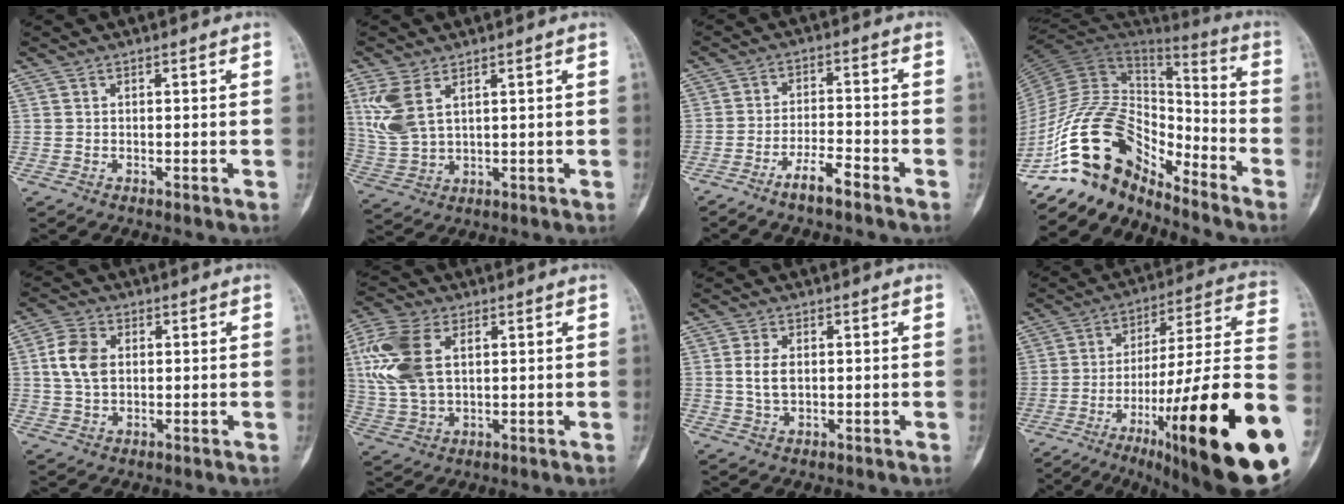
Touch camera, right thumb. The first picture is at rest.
{"total": 8.0, "force": [3.5, 4.3, 5.7], "torque": [-0.130, -0.002, 0.083]}
{"total": 5.5, "force": [-4.1, 0.7, 3.6], "torque": [-0.075, 0.027, -0.079]}
{"total": 19.1, "force": [-13.4, 8.7, 10.4], "torque": [-0.182, 0.102, -0.256]}
{"total": 6.8, "force": [1.0, 4.7, 4.7], "torque": [-0.094, 0.007, 0.018]}
{"total": 13.7, "force": [3.5, 8.2, 10.4], "torque": [-0.231, 0.009, 0.070]}
{"total": 4.2, "force": [0.4, 2.6, 3.3], "torque": [-0.068, 0.002, 0.009]}
{"total": 34.4, "force": [-12.9, 6.0, 31.4], "torque": [-0.389, 0.052, -0.193]}